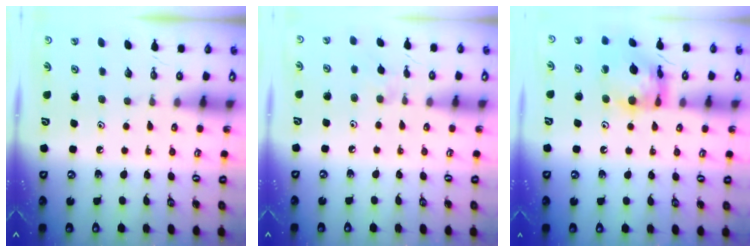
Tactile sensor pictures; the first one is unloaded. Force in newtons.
{"total": 4.2, "press": 4.1, "slide": 0.7}
{"total": 11.8, "press": 11.7, "slide": 1.0}